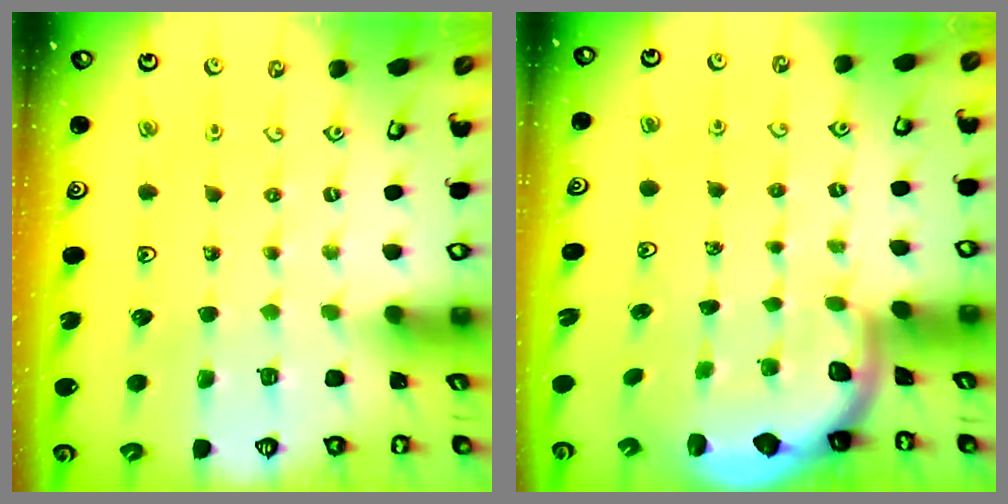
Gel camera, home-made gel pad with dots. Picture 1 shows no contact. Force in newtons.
{"total": 1.9, "press": 1.8, "slide": 0.5}